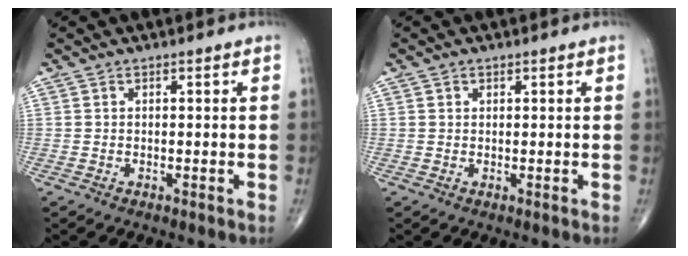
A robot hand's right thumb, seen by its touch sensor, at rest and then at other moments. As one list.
[{"total": 0.7, "force": [0.4, 0.6, 0.2], "torque": [0.003, -0.002, 0.005]}]